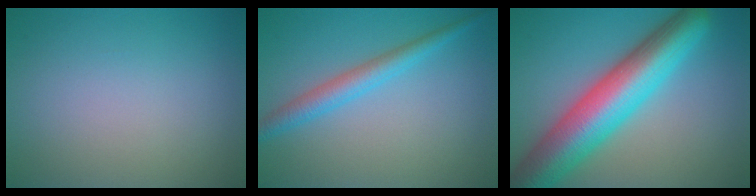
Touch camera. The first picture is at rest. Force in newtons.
{"total": 2.9, "press": 2.9, "slide": 0.2}
{"total": 10.9, "press": 10.9, "slide": 0.3}